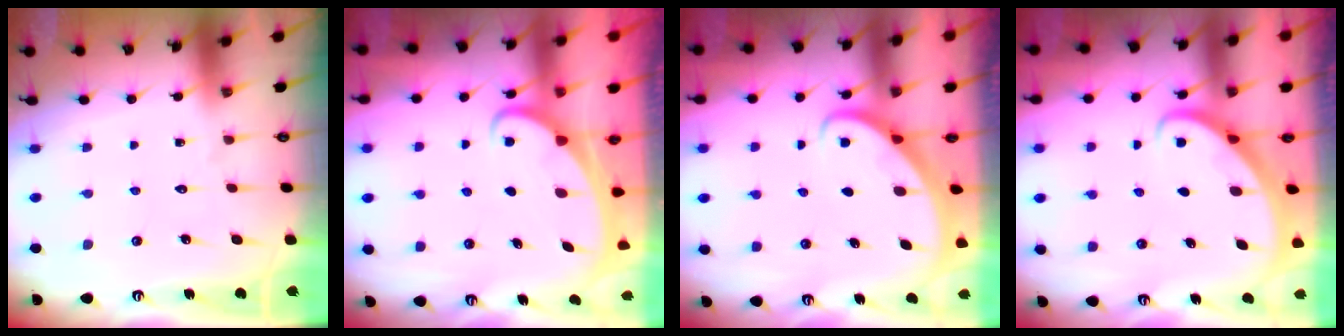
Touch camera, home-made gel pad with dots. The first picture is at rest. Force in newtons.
{"total": 1.9, "press": 1.9, "slide": 0.3}
{"total": 2.8, "press": 2.8, "slide": 0.2}
{"total": 2.7, "press": 2.7, "slide": 0.2}